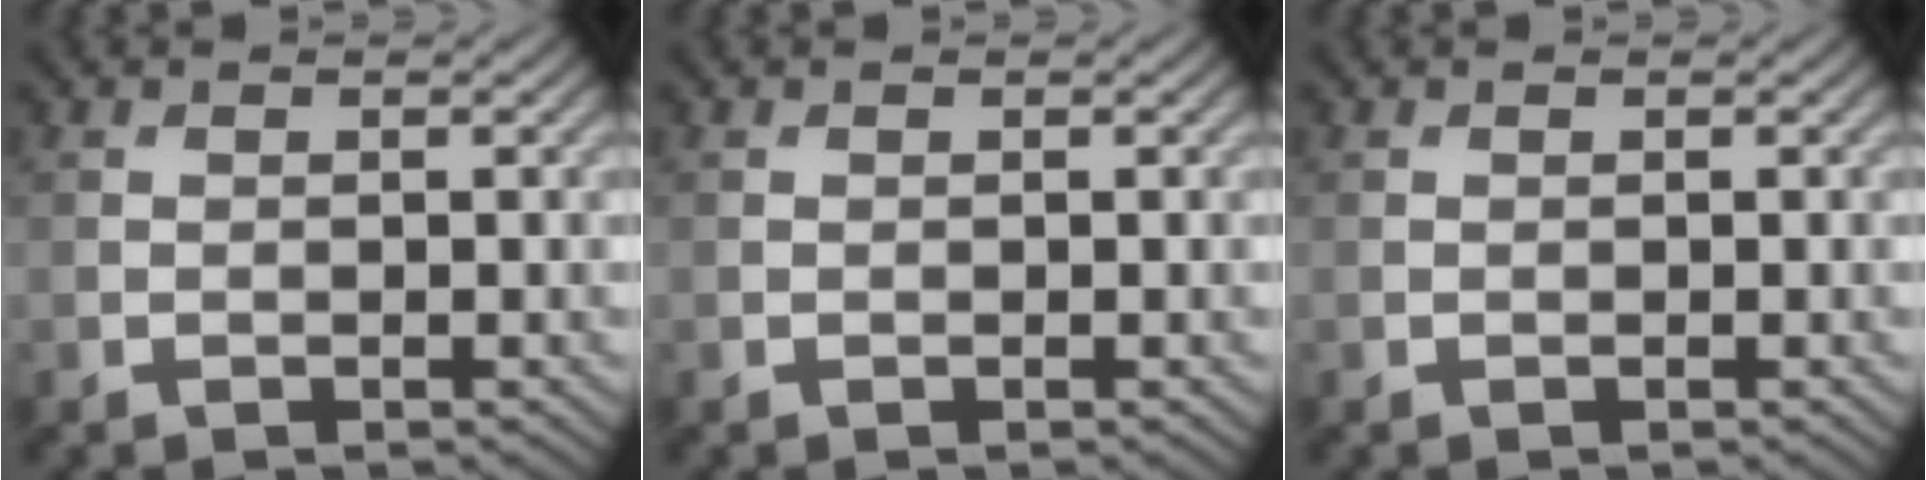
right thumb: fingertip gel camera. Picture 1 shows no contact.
{"total": 0.0}
{"total": 0.0}